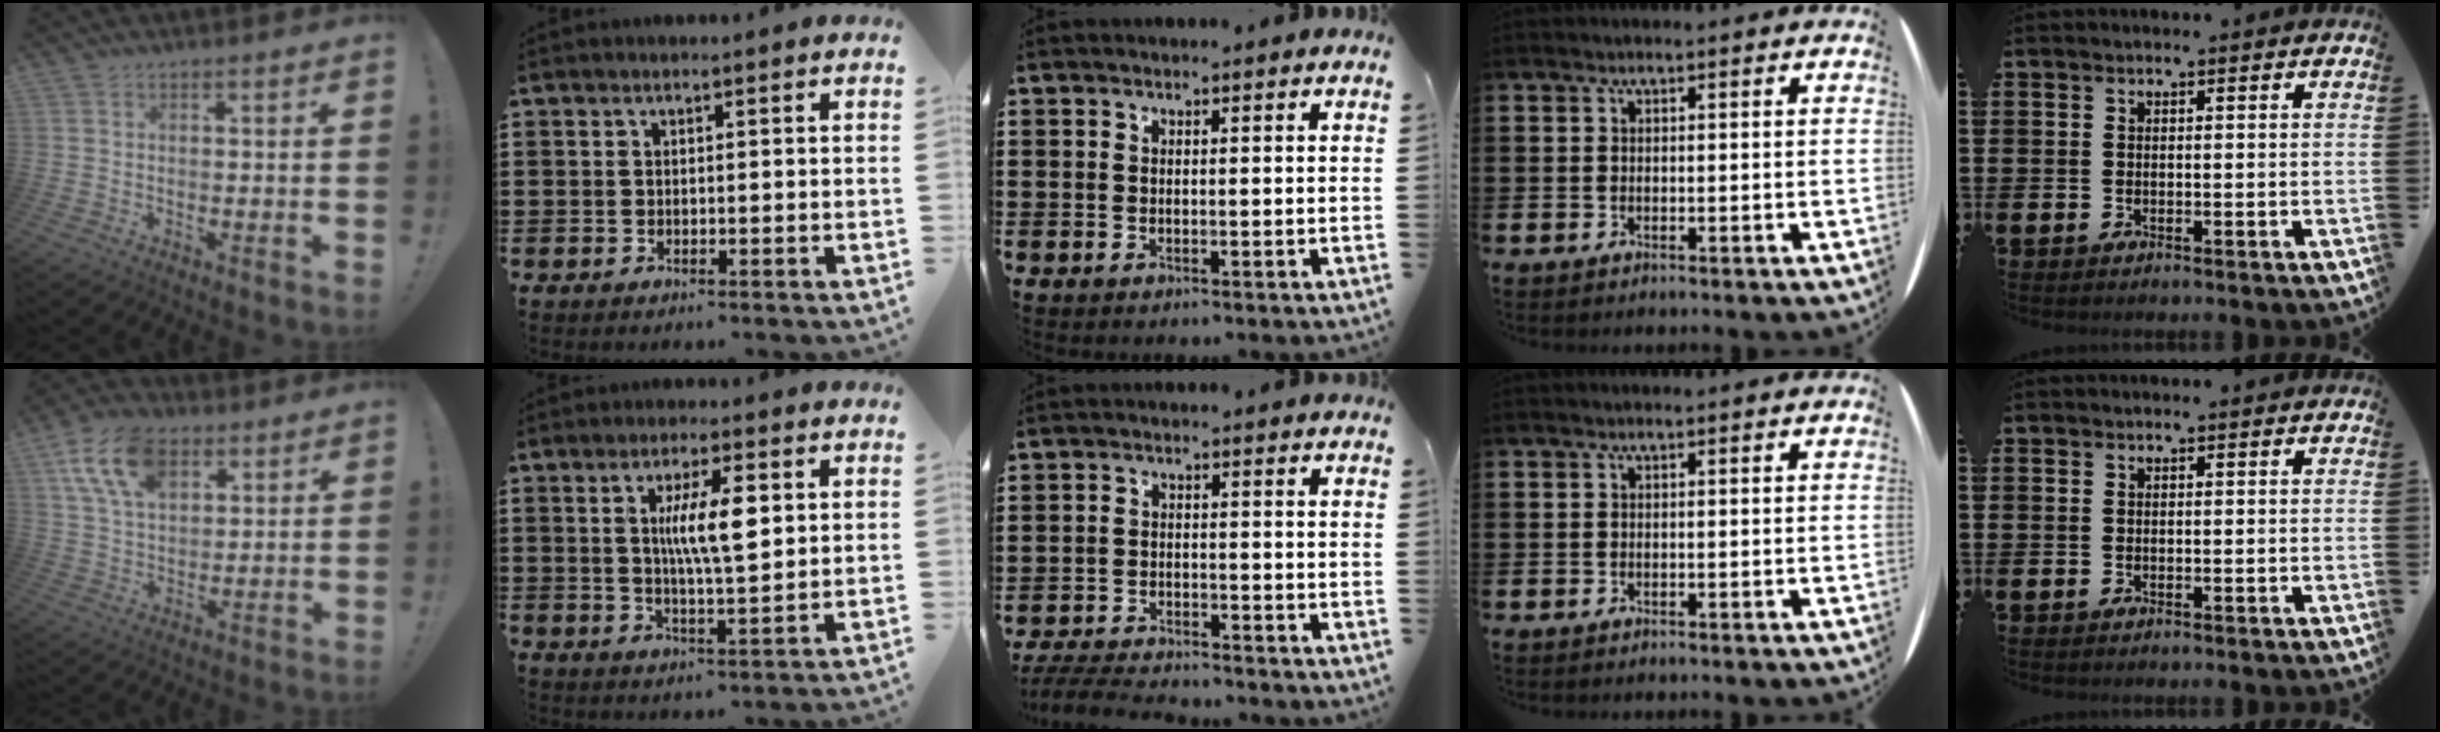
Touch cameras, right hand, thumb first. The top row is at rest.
{"thumb": {"total": 15.1, "force": [7.4, 9.2, 9.5], "torque": [-0.174, -0.016, 0.140]}, "index": {"total": 8.4, "force": [1.9, 1.8, 7.9], "torque": [-0.156, 0.005, 0.030]}, "middle": {"total": 4.4, "force": [-4.3, 0.4, 1.0], "torque": [-0.029, -0.002, -0.090]}}